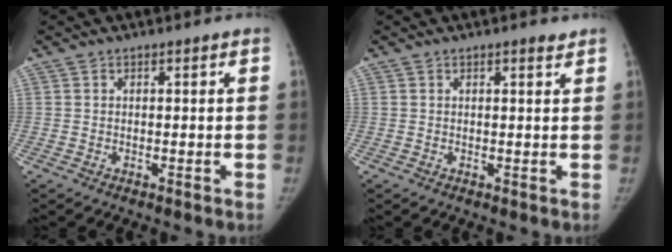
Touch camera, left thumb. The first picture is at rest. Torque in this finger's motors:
{"motor_torque": [-0.28, -0.30, 0.47, 0.20, -0.18]}